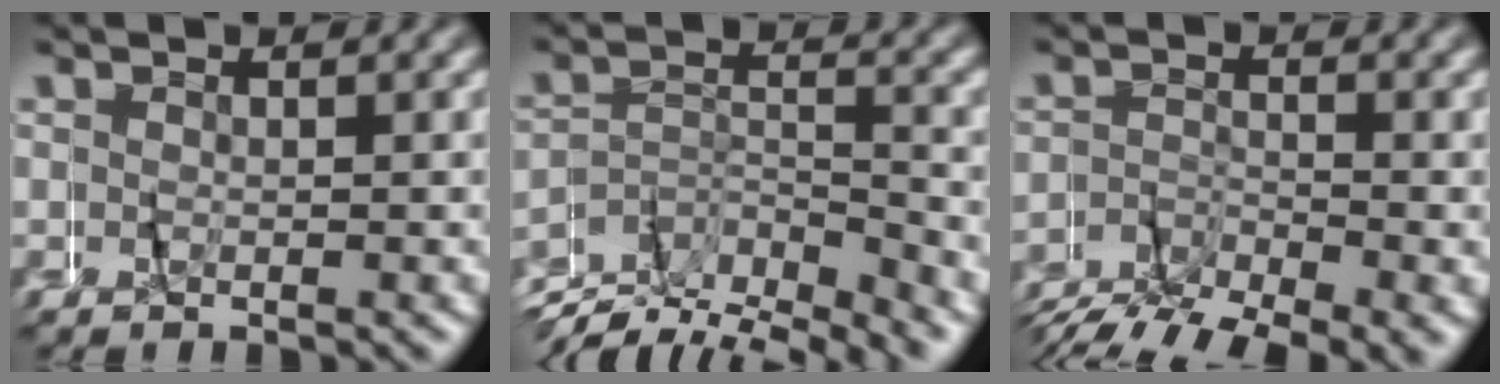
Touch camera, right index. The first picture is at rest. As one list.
[{"total": 5.8, "force": [-3.6, 2.9, 3.6], "torque": [-0.039, 0.013, -0.077]}, {"total": 4.2, "force": [-3.9, 0.7, 1.4], "torque": [-0.010, 0.002, -0.075]}]